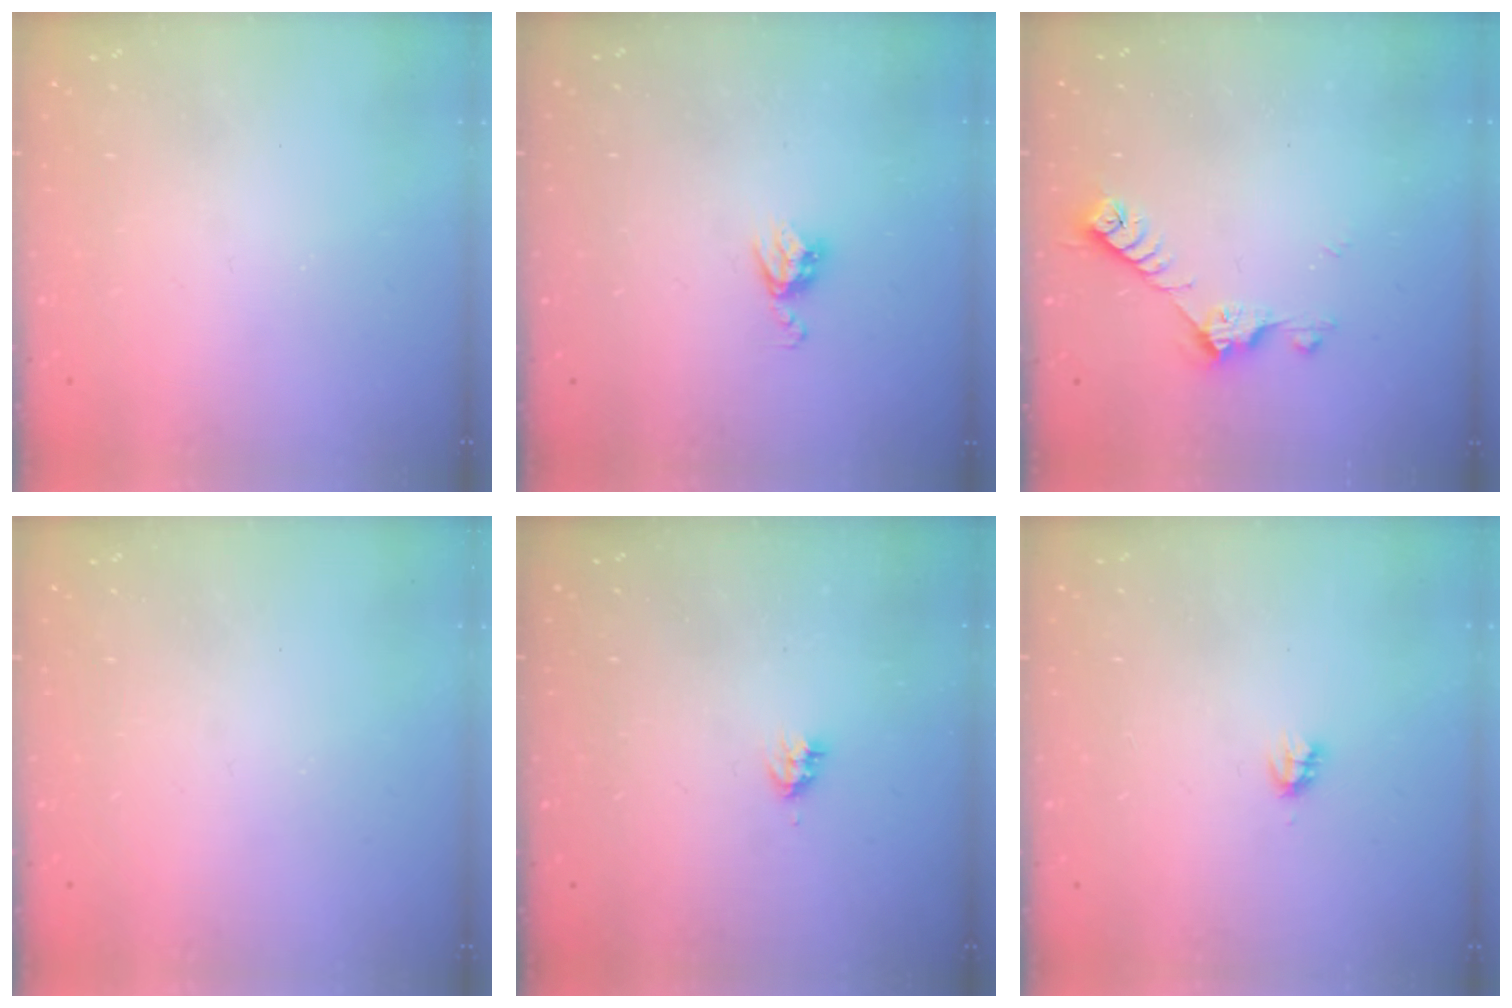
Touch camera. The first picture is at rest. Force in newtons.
{"total": 5.6, "press": 5.6, "slide": 0.5}
{"total": 7.2, "press": 7.2, "slide": 0.9}
{"total": 0.0}
{"total": 3.5, "press": 3.4, "slide": 0.5}
{"total": 2.7, "press": 2.7, "slide": 0.2}